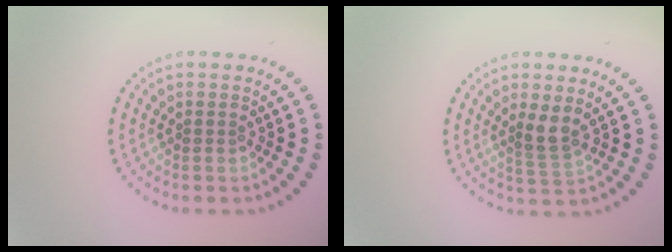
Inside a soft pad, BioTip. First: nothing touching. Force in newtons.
{"total": 2.0, "press": 1.6, "slide": 1.2}